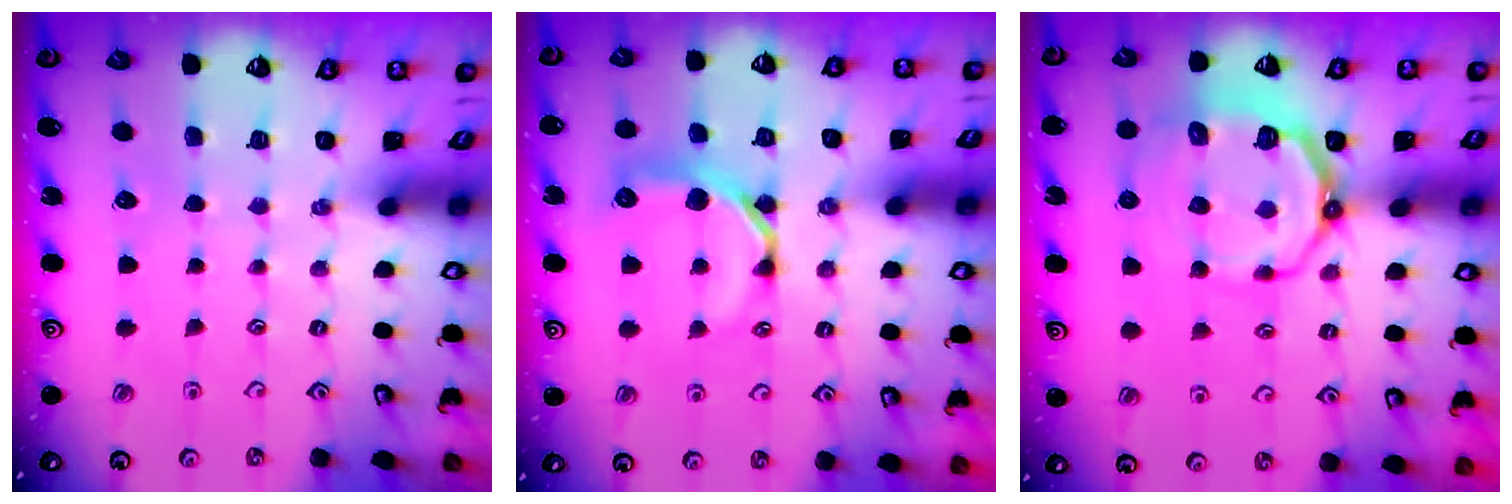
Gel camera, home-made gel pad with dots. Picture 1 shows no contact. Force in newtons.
{"total": 9.9, "press": 9.9, "slide": 0.3}
{"total": 11.7, "press": 11.2, "slide": 3.5}